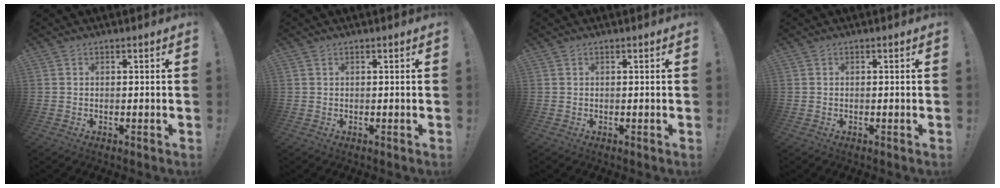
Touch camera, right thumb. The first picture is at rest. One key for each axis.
{"total": 0.0}
{"total": 0.0}
{"total": 0.0}